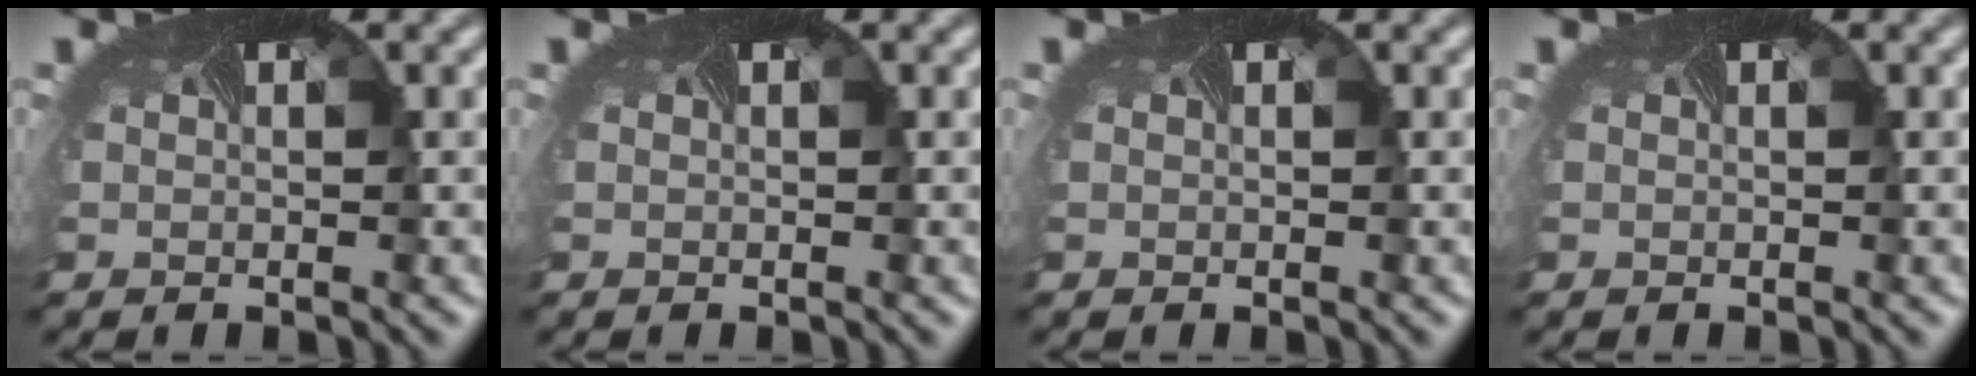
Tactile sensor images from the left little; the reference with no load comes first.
{"total": 0.0}
{"total": 0.0}
{"total": 0.0}